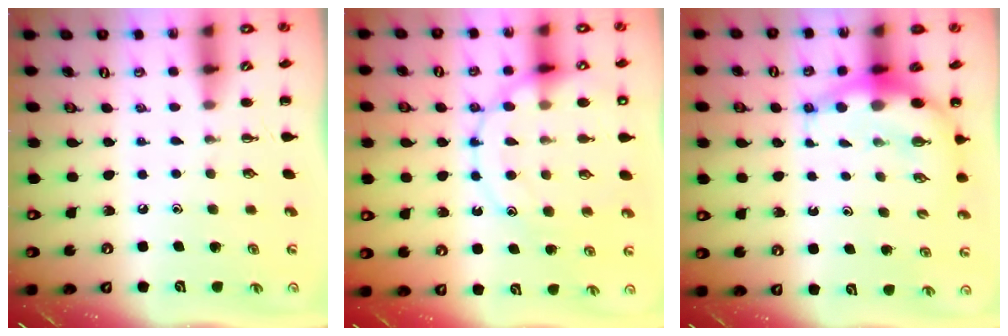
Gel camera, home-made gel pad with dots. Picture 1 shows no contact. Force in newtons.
{"total": 15.8, "press": 15.7, "slide": 1.8}
{"total": 8.8, "press": 8.7, "slide": 1.2}